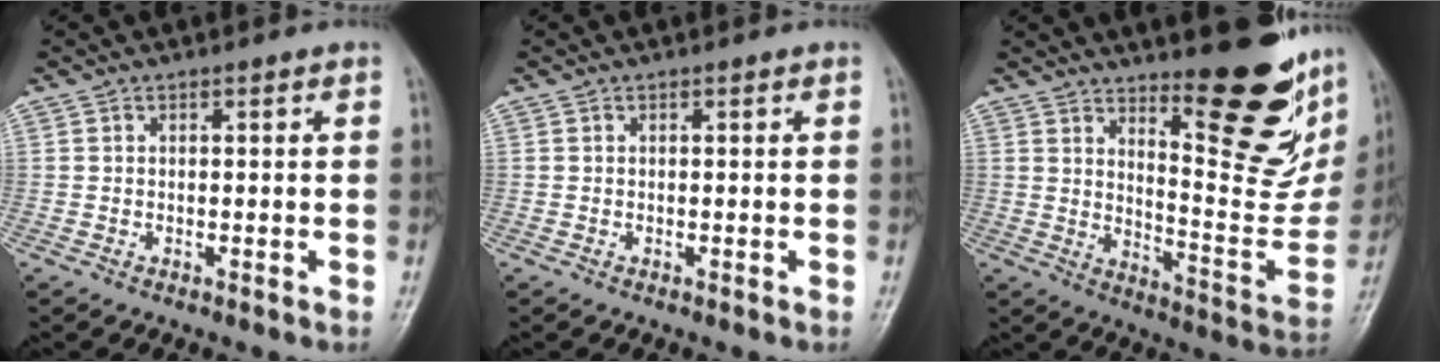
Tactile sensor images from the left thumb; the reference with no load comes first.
{"total": 0.0}
{"total": 21.8, "force": [14.2, 6.6, 15.2], "torque": [-0.161, -0.115, 0.208]}